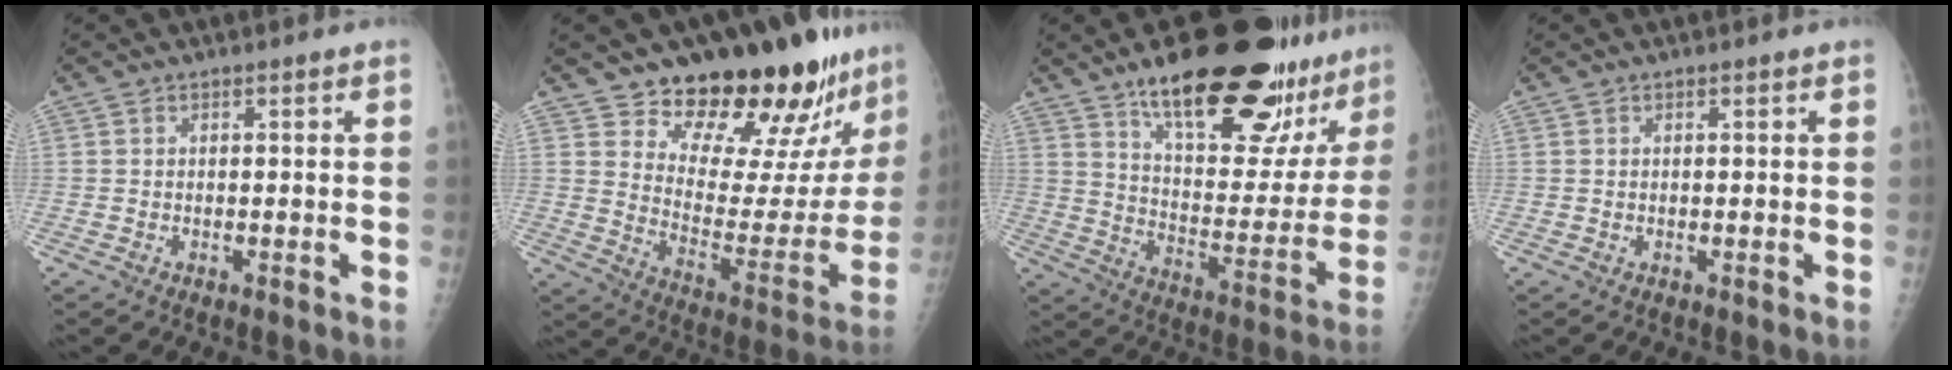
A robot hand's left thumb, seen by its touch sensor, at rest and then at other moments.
{"total": 23.8, "force": [19.4, 7.9, 11.5], "torque": [-0.120, -0.145, 0.267]}
{"total": 28.9, "force": [20.0, 9.5, 18.6], "torque": [-0.223, -0.085, 0.293]}
{"total": 0.0}